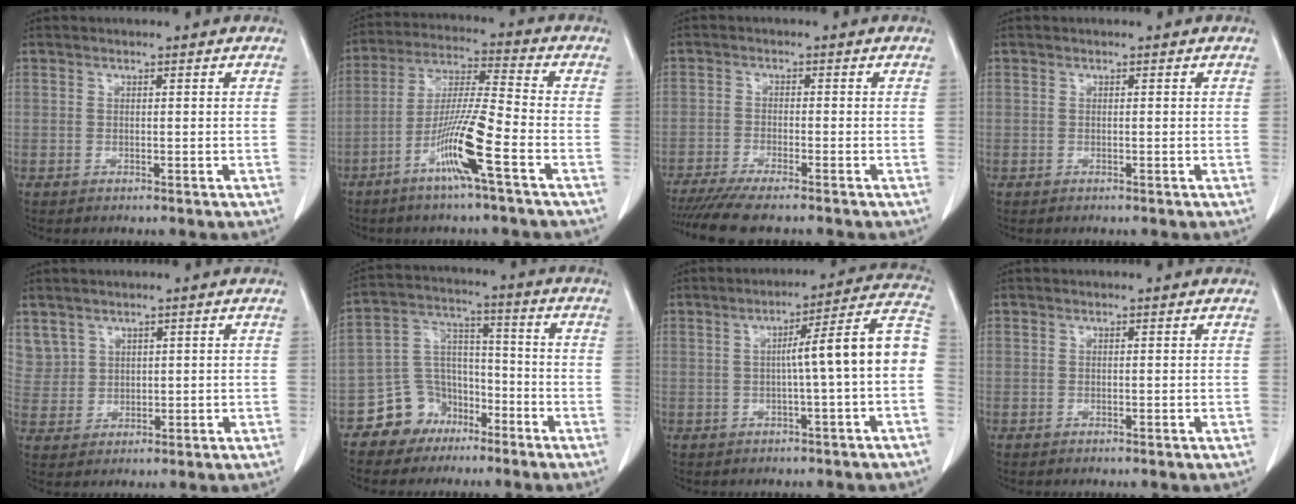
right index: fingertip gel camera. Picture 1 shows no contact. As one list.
[{"total": 10.9, "force": [-5.2, -0.5, 9.6], "torque": [-0.185, -0.006, -0.104]}, {"total": 8.8, "force": [-7.4, 0.3, 4.7], "torque": [-0.069, -0.019, -0.120]}, {"total": 0.0}, {"total": 5.1, "force": [3.0, 4.1, 0.4], "torque": [-0.011, 0.013, 0.073]}, {"total": 8.8, "force": [-5.6, 6.5, 1.5], "torque": [-0.031, 0.035, -0.096]}, {"total": 10.8, "force": [-0.7, -0.7, 10.7], "torque": [-0.143, 0.031, -0.015]}, {"total": 0.0}]